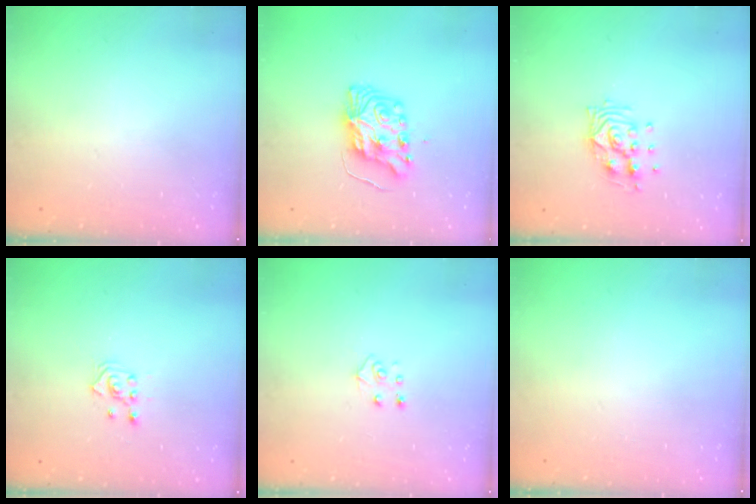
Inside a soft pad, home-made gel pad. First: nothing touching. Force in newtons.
{"total": 8.5, "press": 8.5, "slide": 0.6}
{"total": 9.5, "press": 9.5, "slide": 0.4}
{"total": 2.6, "press": 2.4, "slide": 1.0}
{"total": 5.4, "press": 5.3, "slide": 0.4}
{"total": 0.0}